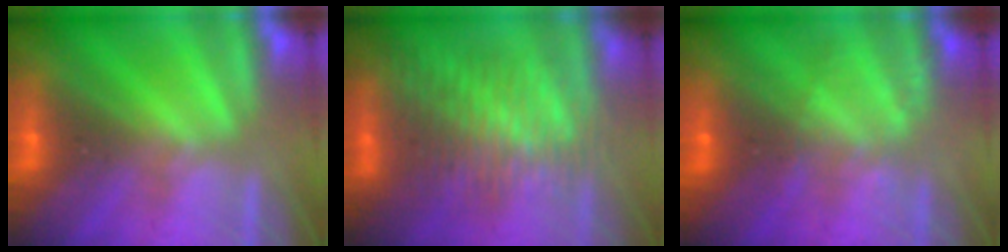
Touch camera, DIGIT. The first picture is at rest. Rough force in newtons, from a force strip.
{"total": 3.2}
{"total": 2.2}